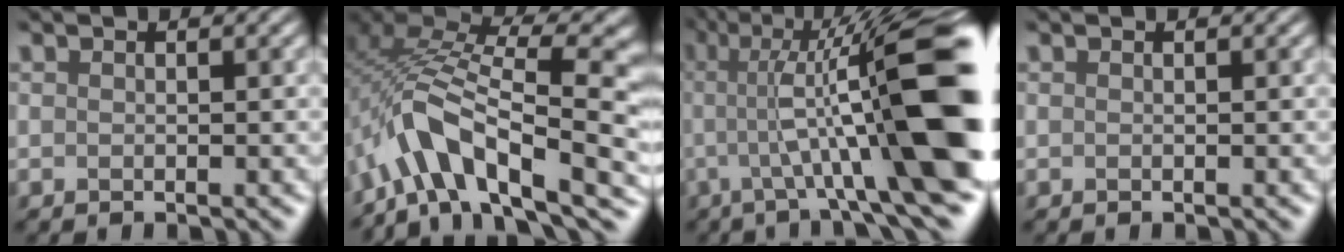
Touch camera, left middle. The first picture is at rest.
{"total": 9.5, "force": [-3.5, 3.7, 8.0], "torque": [-0.183, 0.014, -0.042]}
{"total": 12.2, "force": [-0.7, 1.9, 12.0], "torque": [-0.211, 0.023, 0.019]}
{"total": 0.0}